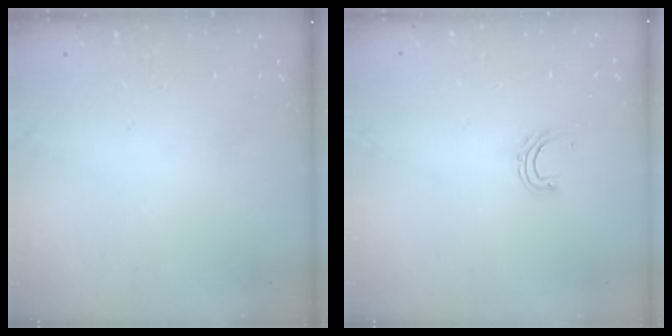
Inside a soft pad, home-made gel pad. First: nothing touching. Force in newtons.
{"total": 5.3, "press": 5.2, "slide": 1.1}